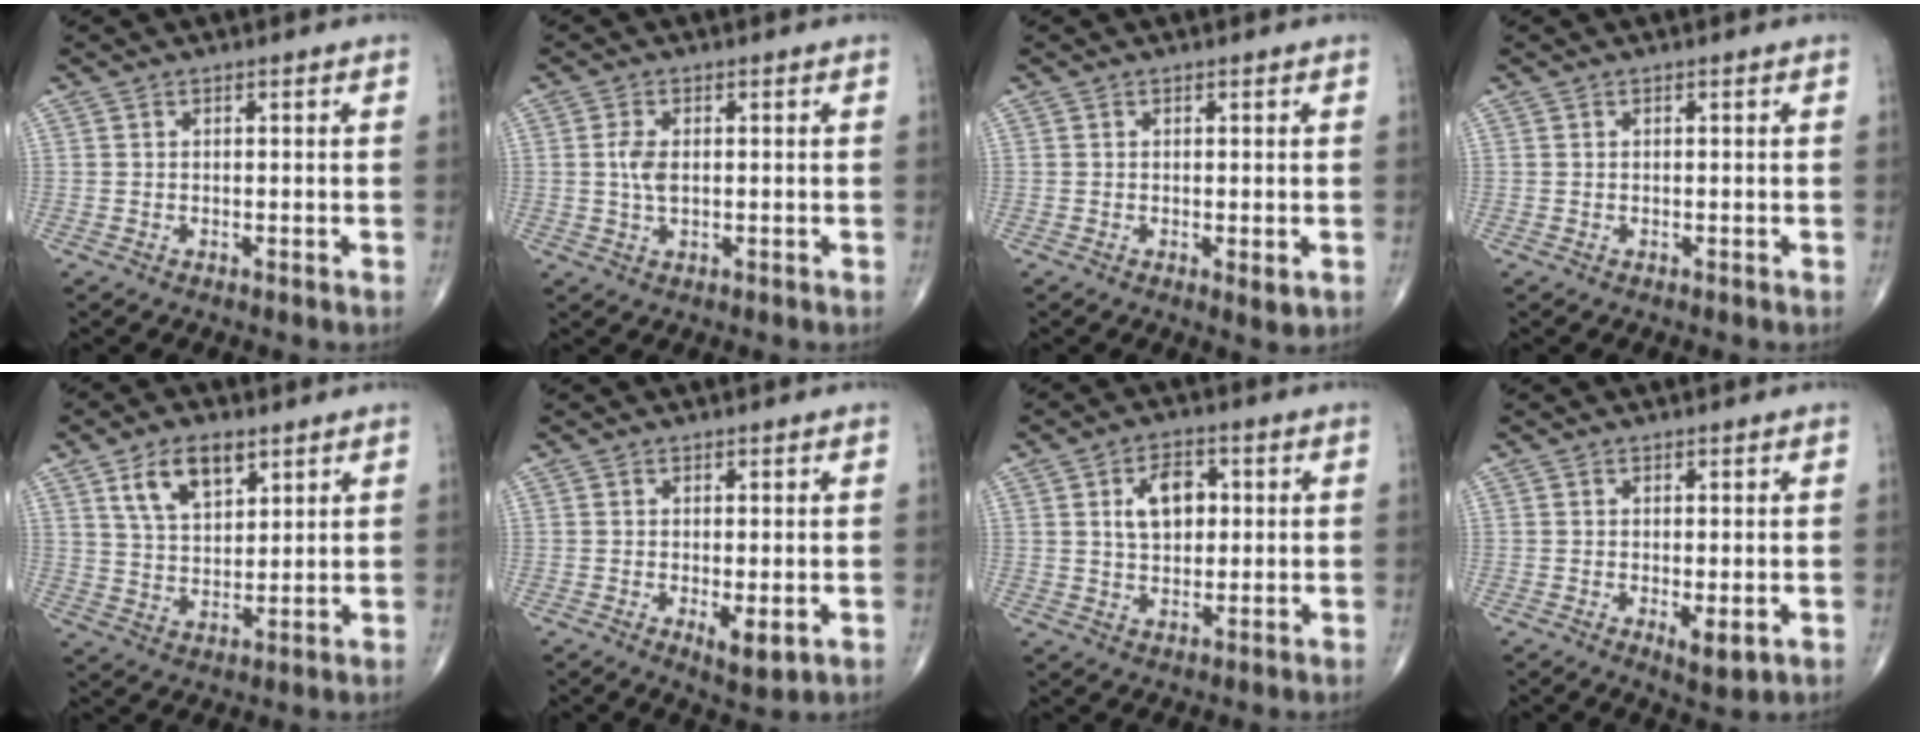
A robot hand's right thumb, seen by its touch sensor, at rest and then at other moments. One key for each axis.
{"total": 3.5, "fx": 0.3, "fy": 1.9, "fz": 3.0, "tx": -0.066, "ty": 0.001, "tz": 0.008}
{"total": 1.7, "fx": -0.3, "fy": 0.5, "fz": 1.6, "tx": -0.024, "ty": -0.007, "tz": -0.003}
{"total": 0.0}
{"total": 9.5, "fx": 5.0, "fy": 5.1, "fz": 6.2, "tx": -0.095, "ty": -0.024, "tz": 0.097}
{"total": 4.1, "fx": -0.9, "fy": 1.4, "fz": 3.7, "tx": -0.055, "ty": -0.013, "tz": -0.011}
{"total": 7.5, "fx": 1.7, "fy": 4.7, "fz": 5.6, "tx": -0.072, "ty": 0.000, "tz": 0.028}
{"total": 3.5, "fx": -0.8, "fy": 1.2, "fz": 3.2, "tx": -0.048, "ty": -0.011, "tz": -0.010}